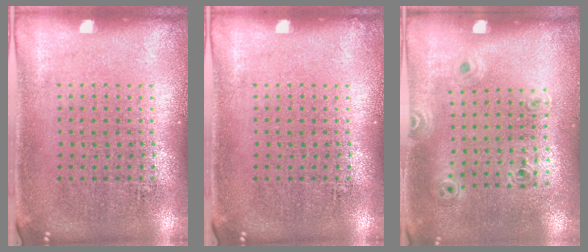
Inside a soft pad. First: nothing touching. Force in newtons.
{"total": 0.0}
{"total": 1.1, "press": 1.0, "slide": 0.5}